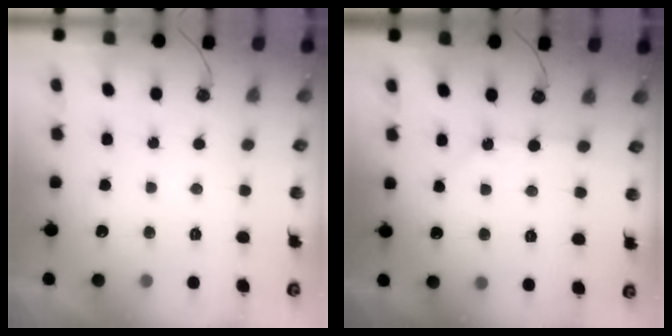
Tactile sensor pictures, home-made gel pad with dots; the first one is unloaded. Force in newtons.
{"total": 2.2, "press": 2.1, "slide": 0.3}